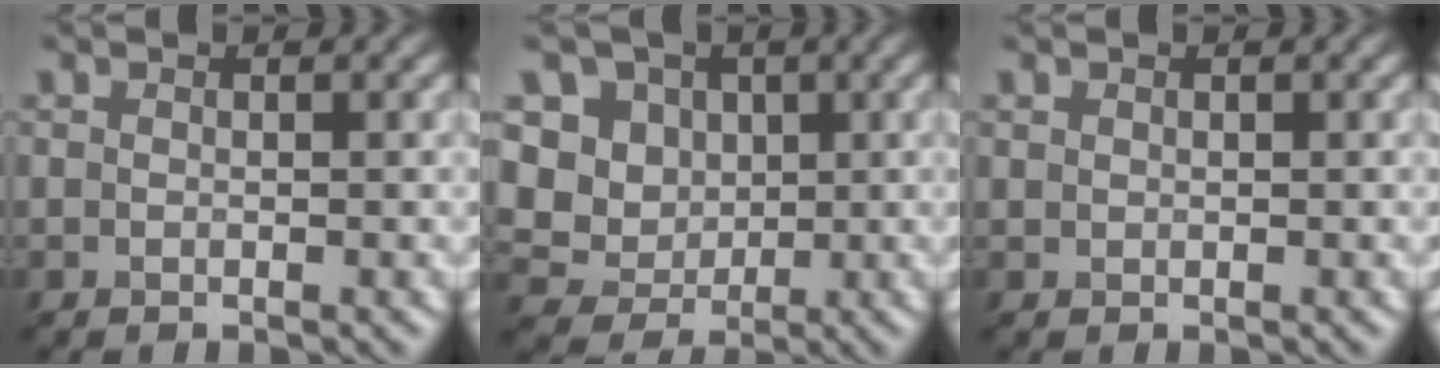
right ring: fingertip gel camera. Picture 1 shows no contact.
{"total": 6.5, "force": [2.8, 5.5, 2.1], "torque": [-0.074, 0.011, 0.067]}
{"total": 1.0, "force": [-0.1, -0.6, -0.8], "torque": [-0.004, -0.005, 0.010]}